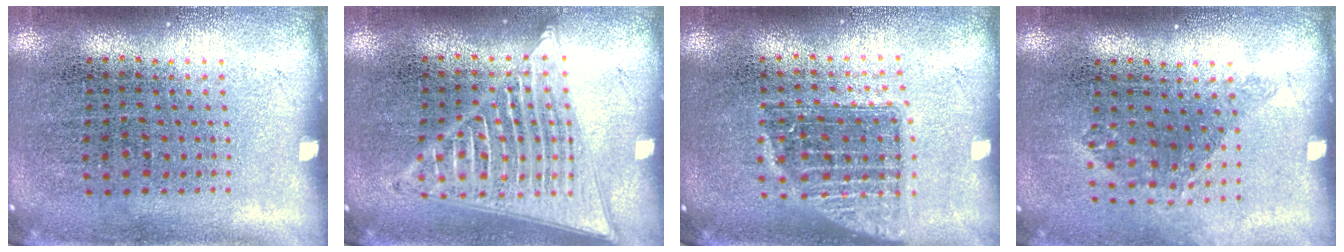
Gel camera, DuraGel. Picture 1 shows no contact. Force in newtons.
{"total": 3.3, "press": 3.3, "slide": 0.3}
{"total": 1.4, "press": 1.1, "slide": 0.8}
{"total": 1.1, "press": 0.8, "slide": 0.7}